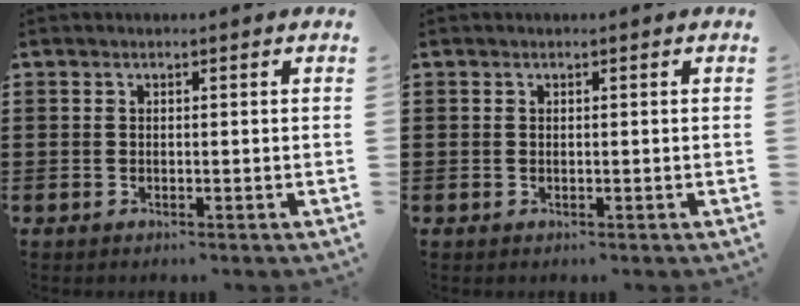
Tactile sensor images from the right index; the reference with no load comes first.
{"total": 0.0}